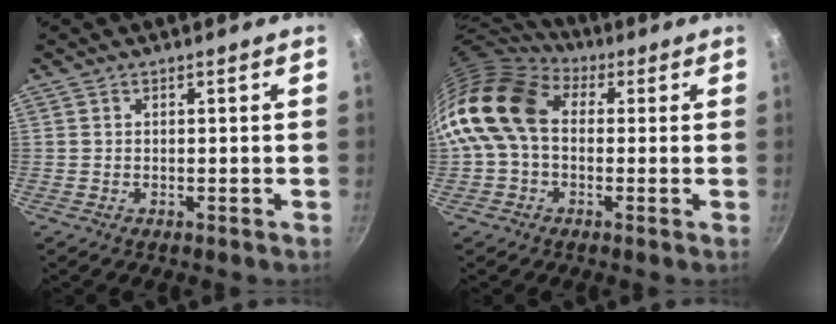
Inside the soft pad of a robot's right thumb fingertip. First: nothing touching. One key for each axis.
{"total": 14.5, "fx": 1.3, "fy": 10.6, "fz": 9.8, "tx": -0.167, "ty": 0.023, "tz": 0.004}